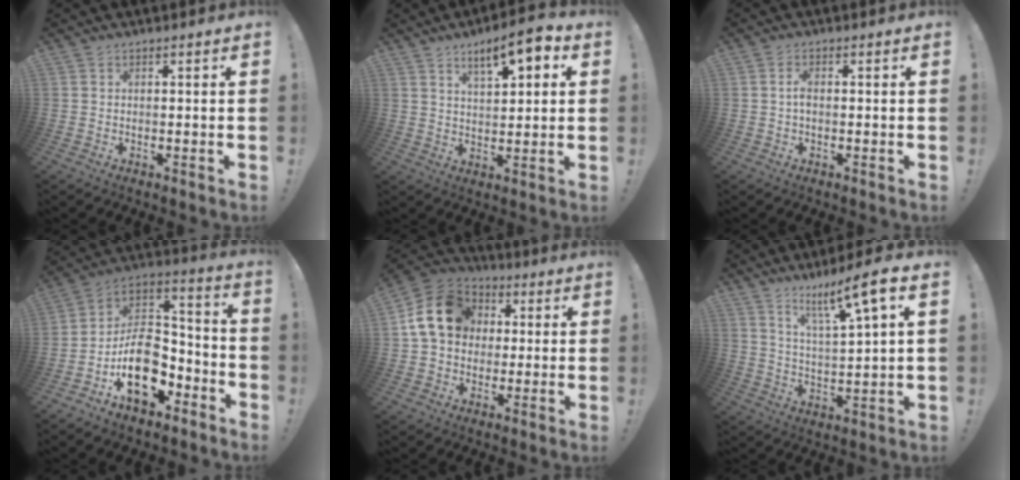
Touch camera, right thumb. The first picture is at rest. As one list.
[{"total": 9.6, "force": [5.4, 3.1, 7.3], "torque": [-0.105, -0.027, 0.090]}, {"total": 2.0, "force": [-0.4, 0.8, 1.8], "torque": [-0.037, 0.006, -0.008]}, {"total": 17.7, "force": [-7.1, 12.2, 10.6], "torque": [-0.158, 0.043, -0.104]}, {"total": 15.7, "force": [3.7, 12.7, 8.5], "torque": [-0.129, 0.005, 0.078]}, {"total": 11.6, "force": [7.1, 0.9, 9.2], "torque": [-0.155, -0.038, 0.107]}]